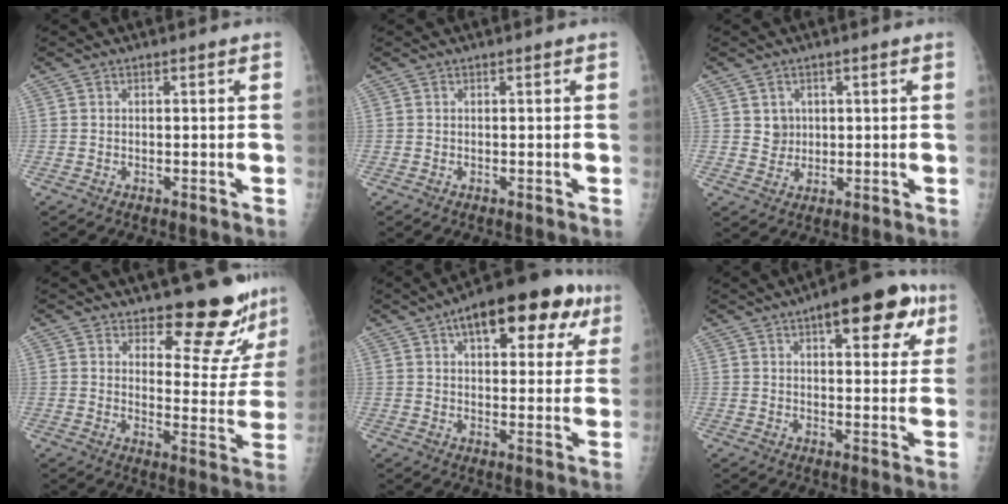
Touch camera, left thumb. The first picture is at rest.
{"total": 0.0}
{"total": 3.1, "force": [0.9, 2.9, 0.6], "torque": [0.008, -0.005, 0.018]}
{"total": 13.8, "force": [12.4, 4.1, 4.6], "torque": [-0.011, -0.112, 0.151]}
{"total": 18.9, "force": [8.9, 8.9, 14.0], "torque": [-0.156, 0.007, 0.119]}
{"total": 13.9, "force": [6.7, 5.7, 10.8], "torque": [-0.097, -0.007, 0.082]}